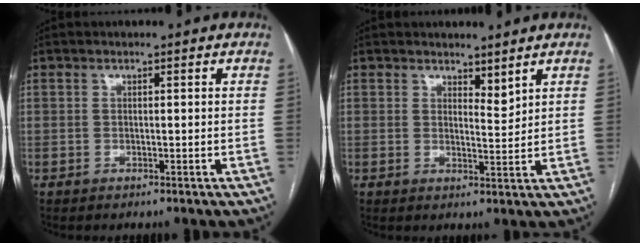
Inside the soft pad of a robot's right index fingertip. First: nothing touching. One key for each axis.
{"total": 2.6, "fx": 2.3, "fy": 0.7, "fz": 1.0, "tx": -0.017, "ty": -0.011, "tz": 0.041}